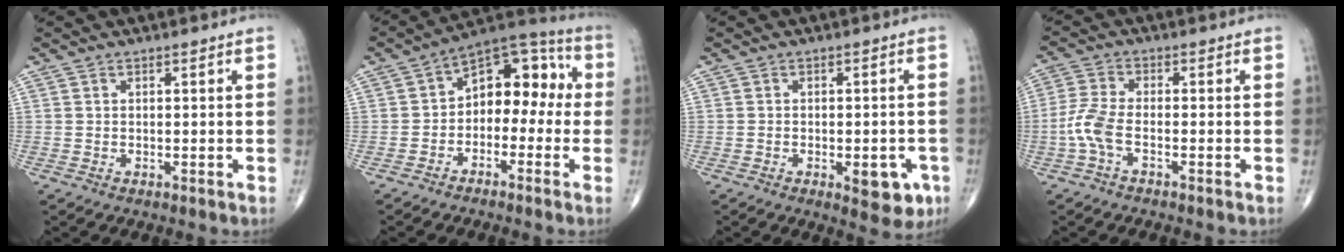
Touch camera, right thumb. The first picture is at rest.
{"total": 12.0, "force": [-0.8, 7.9, 9.1], "torque": [-0.084, 0.051, -0.032]}
{"total": 6.8, "force": [-2.6, 3.1, 5.4], "torque": [-0.045, 0.007, -0.025]}
{"total": 5.1, "force": [-2.0, 1.8, 4.3], "torque": [-0.113, 0.011, -0.047]}